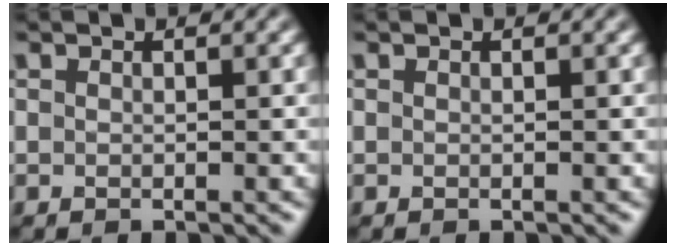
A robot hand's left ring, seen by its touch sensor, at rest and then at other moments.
{"total": 0.0}